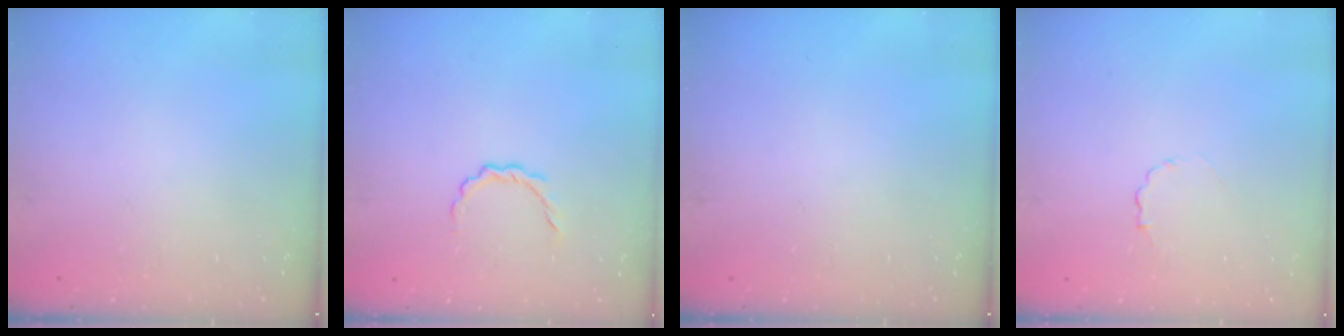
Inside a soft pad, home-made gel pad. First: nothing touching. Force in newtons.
{"total": 3.8, "press": 3.6, "slide": 1.2}
{"total": 0.0}
{"total": 2.1, "press": 1.9, "slide": 0.9}